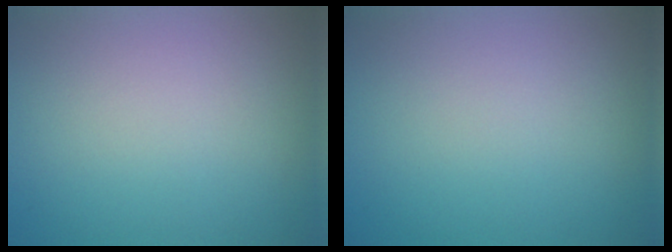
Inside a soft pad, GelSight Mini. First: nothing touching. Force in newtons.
{"total": 0.0}